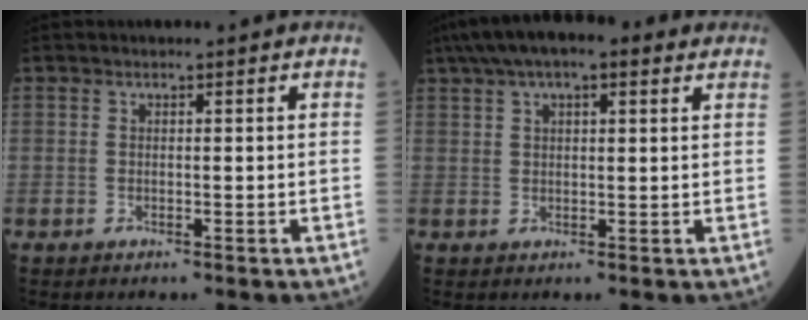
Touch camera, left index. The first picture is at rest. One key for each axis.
{"total": 10.1, "fx": 6.4, "fy": 3.2, "fz": 7.1, "tx": -0.120, "ty": 0.049, "tz": 0.100}